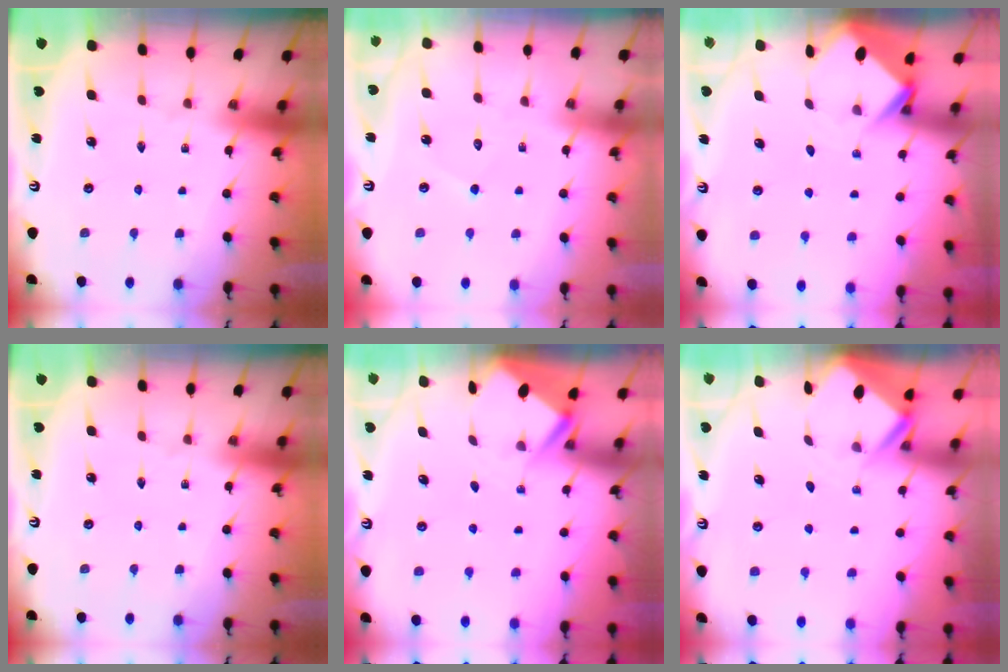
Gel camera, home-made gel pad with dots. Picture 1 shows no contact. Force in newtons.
{"total": 4.4, "press": 4.4, "slide": 0.3}
{"total": 3.6, "press": 3.6, "slide": 0.2}
{"total": 0.0}
{"total": 2.8, "press": 2.8, "slide": 0.4}
{"total": 2.4, "press": 2.4, "slide": 0.2}